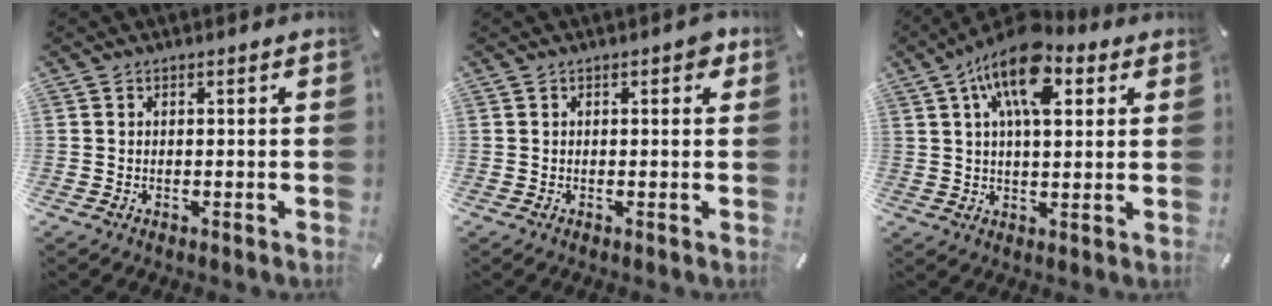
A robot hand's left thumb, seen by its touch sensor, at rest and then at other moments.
{"total": 1.6, "force": [0.6, 0.9, 1.2], "torque": [-0.009, 0.001, 0.005]}
{"total": 14.2, "force": [6.4, 6.9, 10.7], "torque": [-0.181, -0.013, 0.109]}